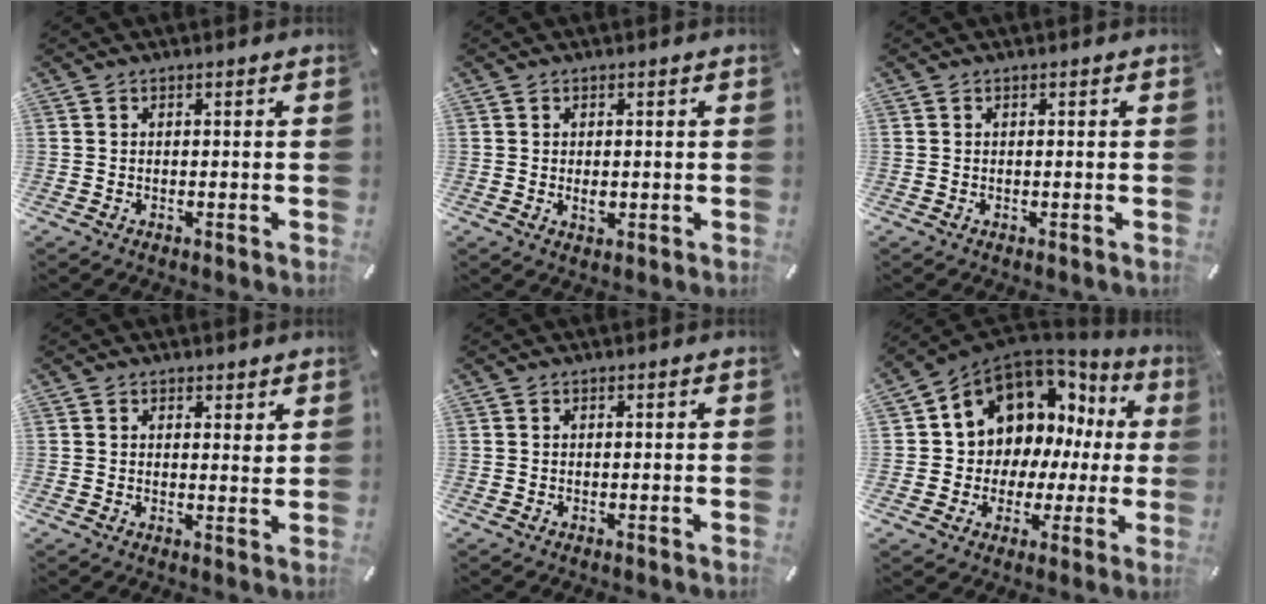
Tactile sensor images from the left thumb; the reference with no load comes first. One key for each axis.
{"total": 2.2, "fx": 0.1, "fy": 1.5, "fz": 1.6, "tx": -0.024, "ty": -0.001, "tz": -0.001}
{"total": 0.0}
{"total": 2.3, "fx": 1.7, "fy": 1.3, "fz": 0.8, "tx": 0.008, "ty": -0.010, "tz": 0.027}
{"total": 0.0}
{"total": 11.7, "fx": 6.8, "fy": 9.0, "fz": 3.4, "tx": -0.069, "ty": -0.075, "tz": 0.131}